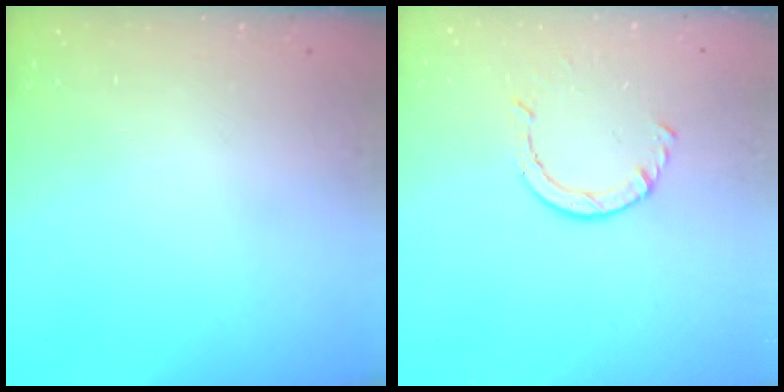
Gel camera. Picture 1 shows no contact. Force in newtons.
{"total": 2.2, "press": 2.2, "slide": 0.4}